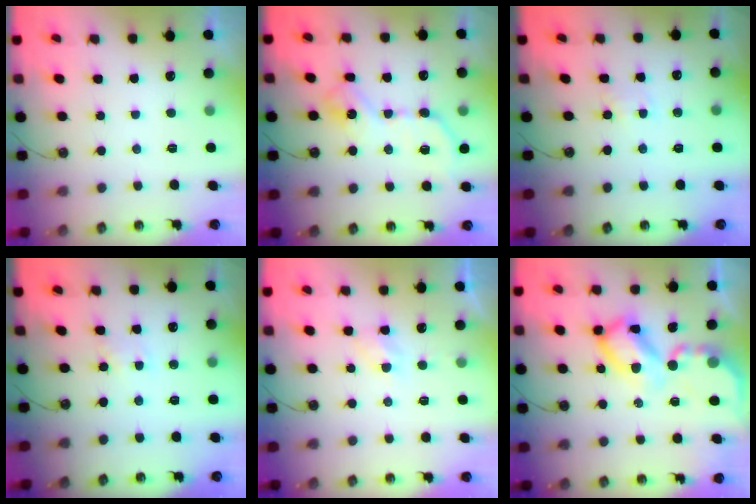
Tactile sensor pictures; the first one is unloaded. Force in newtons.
{"total": 11.8, "press": 11.8, "slide": 0.2}
{"total": 2.5, "press": 2.5, "slide": 0.3}
{"total": 1.9, "press": 1.9, "slide": 0.3}
{"total": 3.4, "press": 3.4, "slide": 0.4}
{"total": 17.2, "press": 17.1, "slide": 1.8}